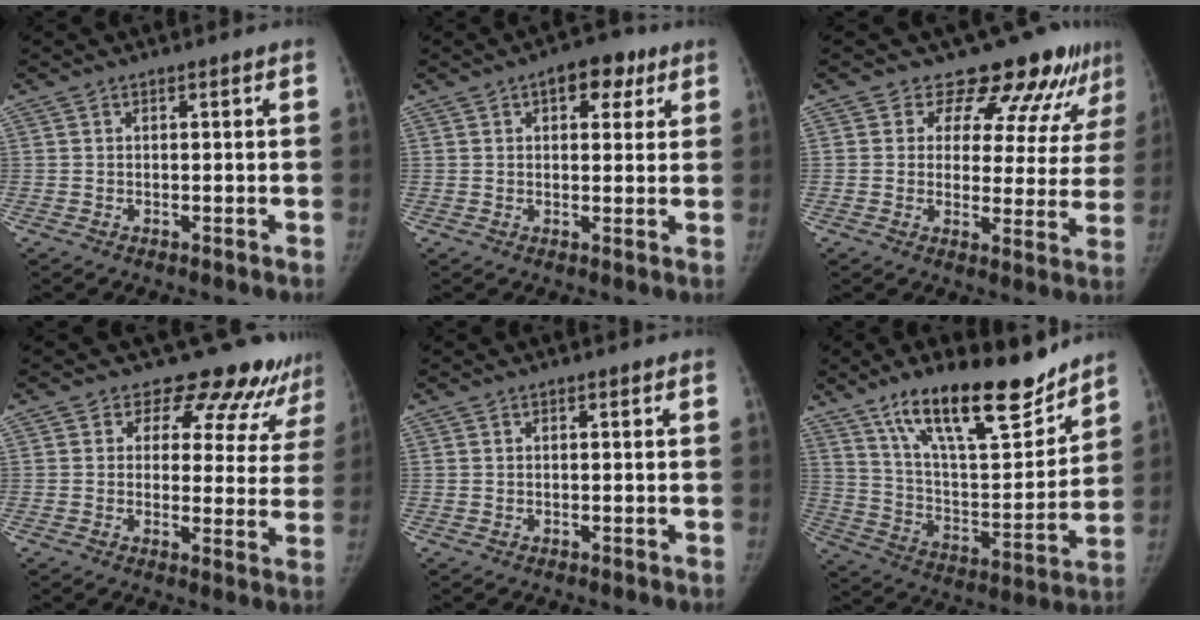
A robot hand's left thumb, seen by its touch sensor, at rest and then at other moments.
{"total": 6.8, "force": [3.2, 4.0, 4.4], "torque": [-0.023, -0.004, 0.035]}
{"total": 13.0, "force": [10.6, 6.1, 4.5], "torque": [-0.006, -0.061, 0.116]}
{"total": 13.7, "force": [12.1, 5.8, 2.4], "torque": [0.031, -0.074, 0.118]}
{"total": 0.0}
{"total": 22.5, "force": [16.2, 7.1, 14.0], "torque": [-0.186, -0.081, 0.275]}